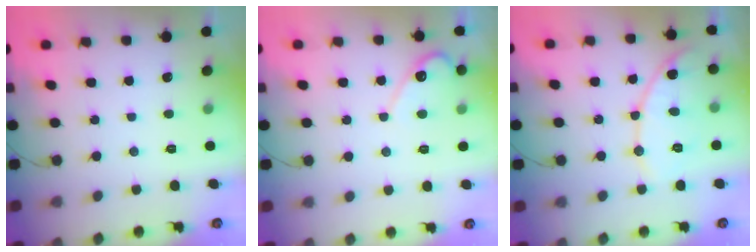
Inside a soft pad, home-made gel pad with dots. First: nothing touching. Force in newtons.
{"total": 5.7, "press": 5.7, "slide": 0.3}
{"total": 10.5, "press": 10.5, "slide": 0.8}